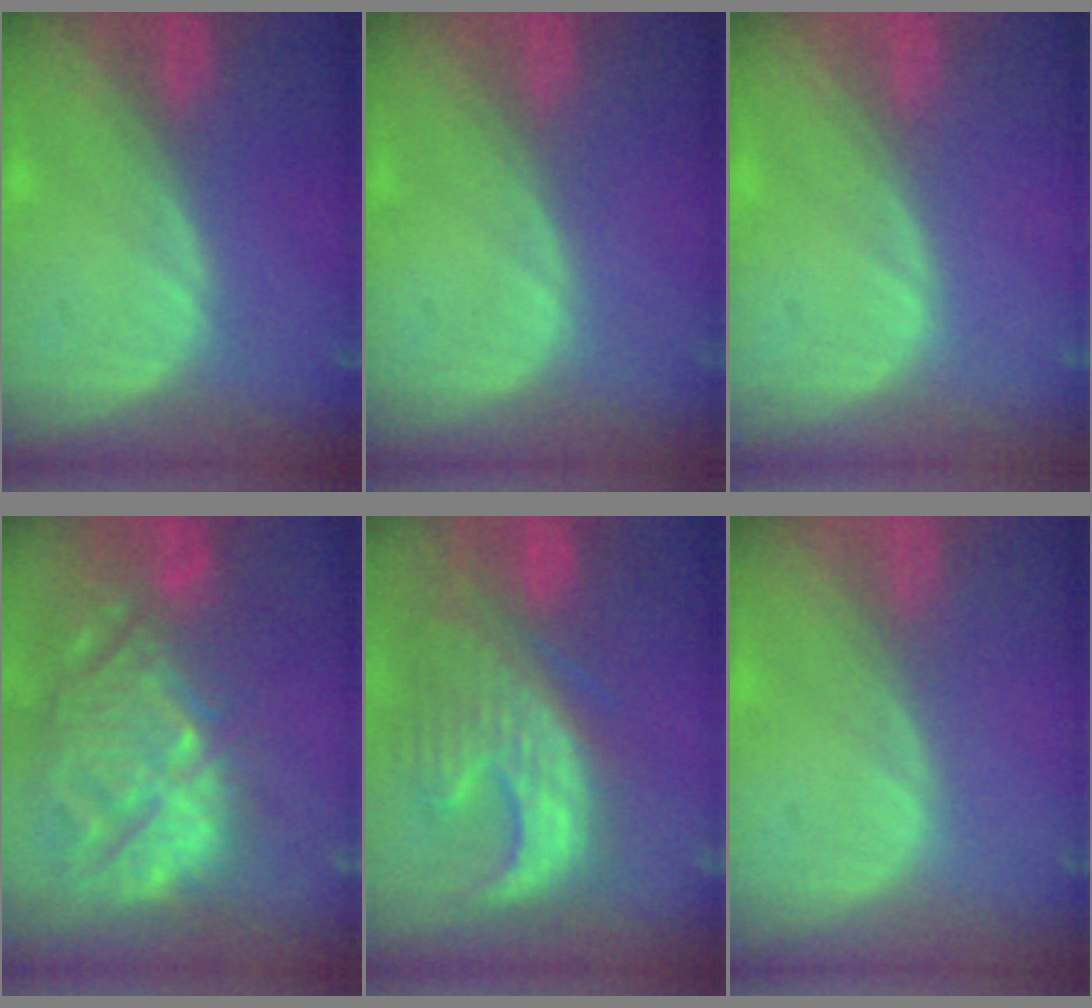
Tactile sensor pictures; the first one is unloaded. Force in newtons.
{"total": 0.0}
{"total": 0.0}
{"total": 15.0, "press": 12.9, "slide": 7.7}
{"total": 12.4, "press": 11.2, "slide": 5.4}
{"total": 0.0}